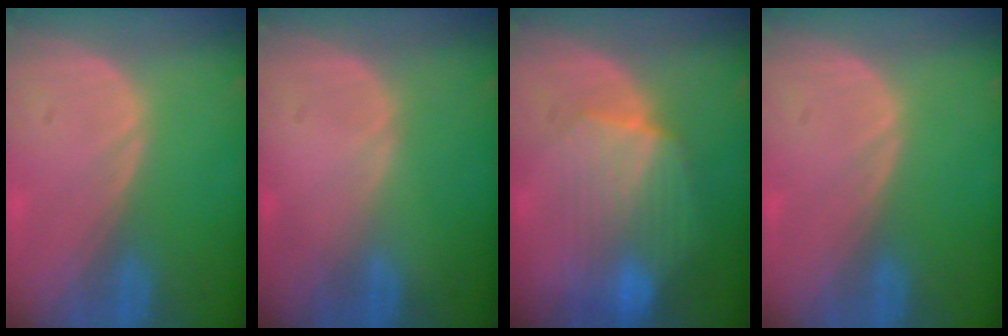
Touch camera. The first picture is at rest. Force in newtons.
{"total": 0.0}
{"total": 8.3, "press": 8.1, "slide": 1.7}
{"total": 0.0}